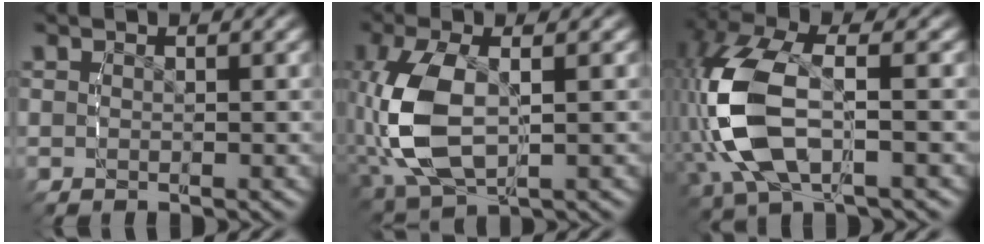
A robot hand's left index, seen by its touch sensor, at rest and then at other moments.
{"total": 7.6, "force": [-1.5, 4.3, 6.1], "torque": [-0.171, -0.020, -0.016]}
{"total": 9.7, "force": [-1.6, 5.3, 8.0], "torque": [-0.223, -0.017, -0.016]}